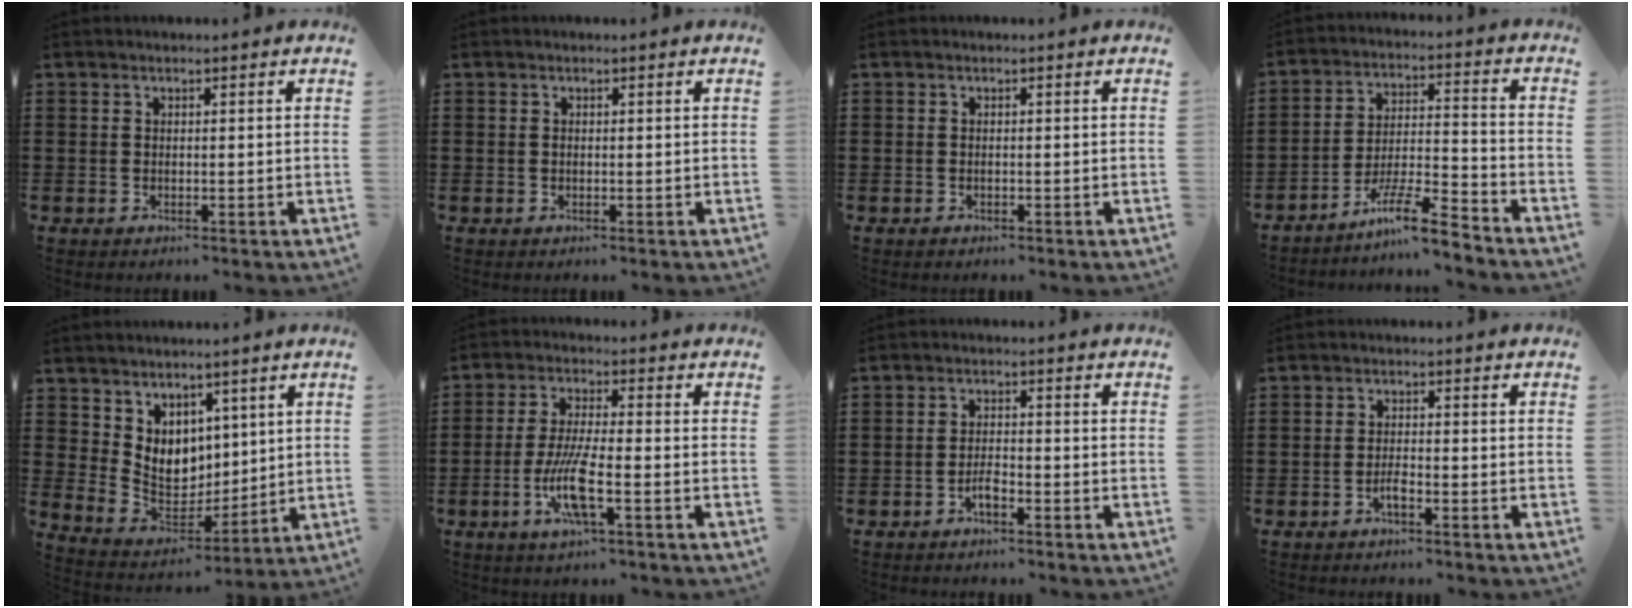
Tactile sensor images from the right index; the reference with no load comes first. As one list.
[{"total": 0.0}, {"total": 0.6, "force": [-0.5, 0.3, 0.1], "torque": [-0.002, 0.002, -0.010]}, {"total": 9.3, "force": [-7.8, 0.6, 5.2], "torque": [-0.096, 0.012, -0.150]}, {"total": 7.1, "force": [3.7, 5.8, 1.9], "torque": [-0.050, -0.018, 0.076]}, {"total": 8.3, "force": [-3.0, 1.6, 7.6], "torque": [-0.164, -0.014, -0.062]}, {"total": 2.5, "force": [-1.6, 0.7, 1.7], "torque": [-0.040, 0.002, -0.034]}, {"total": 2.0, "force": [-1.3, 0.4, 1.6], "torque": [-0.037, -0.001, -0.025]}]